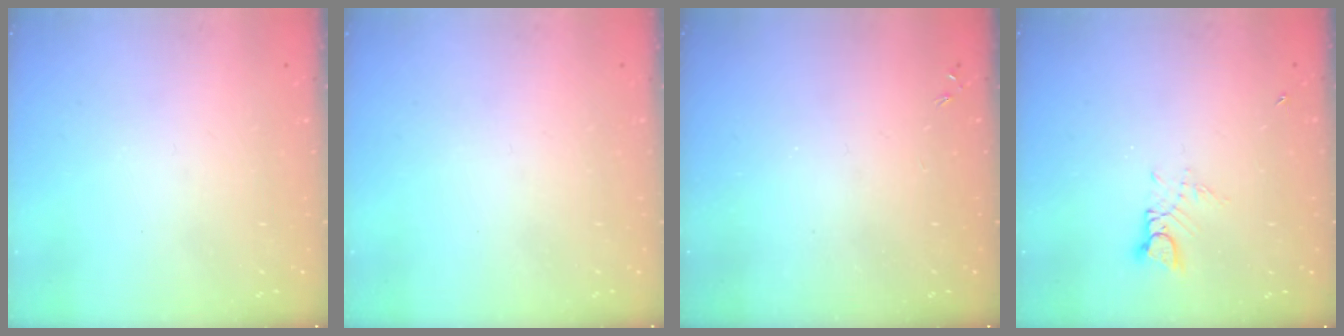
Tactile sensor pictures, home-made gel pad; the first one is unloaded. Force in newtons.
{"total": 0.0}
{"total": 0.0}
{"total": 3.2, "press": 3.1, "slide": 0.3}